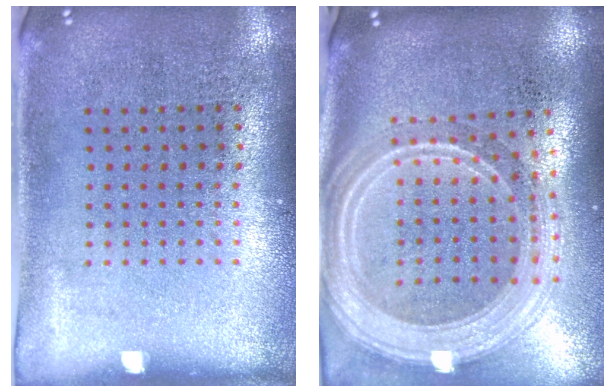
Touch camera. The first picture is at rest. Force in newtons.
{"total": 2.9, "press": 2.4, "slide": 1.7}